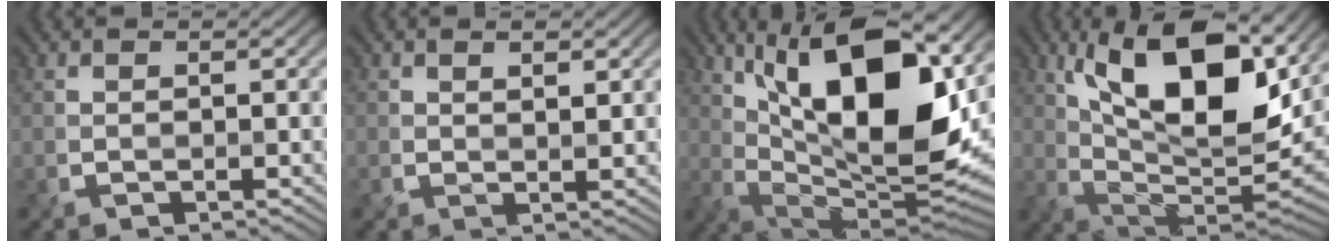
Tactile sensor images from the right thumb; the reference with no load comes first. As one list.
[{"total": 1.5, "force": [1.0, 0.4, 1.0], "torque": [-0.018, -0.008, 0.021]}, {"total": 18.0, "force": [6.3, 7.4, 15.2], "torque": [-0.269, 0.009, 0.116]}, {"total": 16.8, "force": [7.1, 7.4, 13.3], "torque": [-0.246, -0.002, 0.131]}]